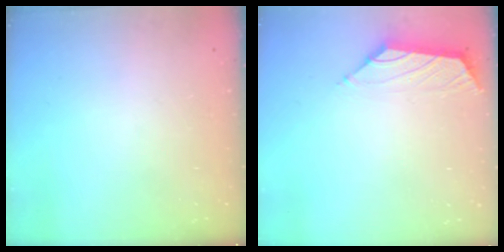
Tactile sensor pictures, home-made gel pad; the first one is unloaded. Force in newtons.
{"total": 1.5, "press": 1.4, "slide": 0.6}